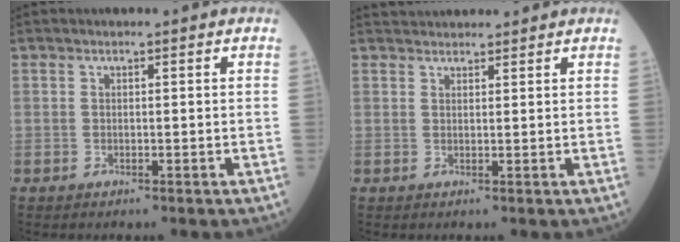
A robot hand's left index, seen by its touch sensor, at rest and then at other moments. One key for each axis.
{"total": 4.4, "fx": 4.3, "fy": 0.8, "fz": 0.6, "tx": -0.006, "ty": 0.031, "tz": 0.065}